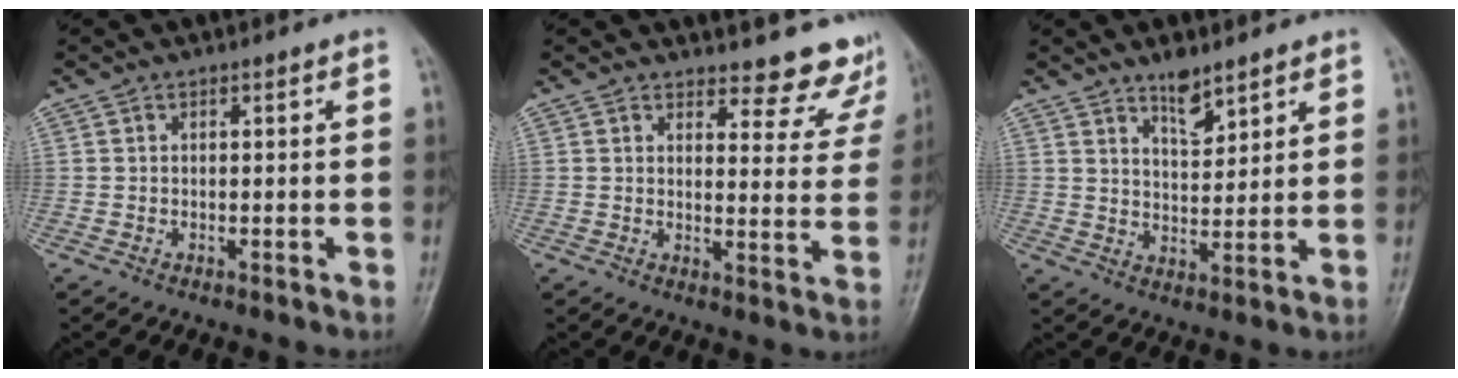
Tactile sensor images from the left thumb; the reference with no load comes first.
{"total": 10.6, "force": [9.9, 3.6, 1.0], "torque": [0.033, -0.086, 0.093]}
{"total": 5.8, "force": [4.3, 2.3, 3.2], "torque": [-0.035, -0.035, 0.075]}